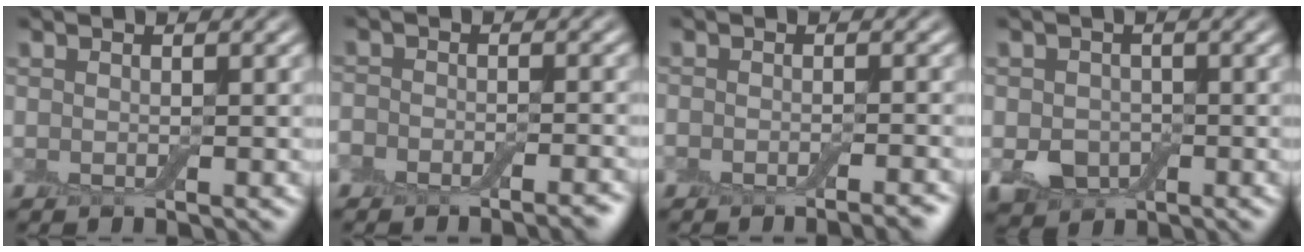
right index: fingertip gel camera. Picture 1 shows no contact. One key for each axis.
{"total": 4.1, "fx": -3.4, "fy": 1.6, "fz": 1.5, "tx": -0.015, "ty": 0.008, "tz": -0.053}
{"total": 3.1, "fx": -2.5, "fy": 0.6, "fz": 1.8, "tx": -0.025, "ty": 0.000, "tz": -0.032}
{"total": 3.2, "fx": -0.8, "fy": 2.7, "fz": 1.7, "tx": -0.032, "ty": -0.007, "tz": -0.017}